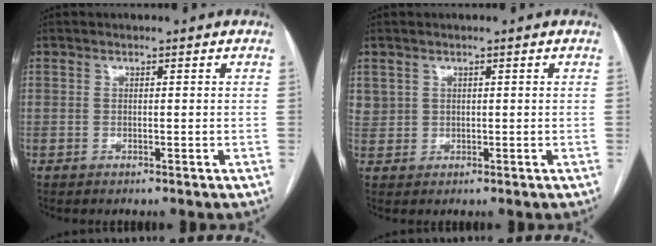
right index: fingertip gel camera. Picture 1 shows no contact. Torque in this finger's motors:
{"motor_torque": [0.95, 0.33, 0.50, 0.13]}